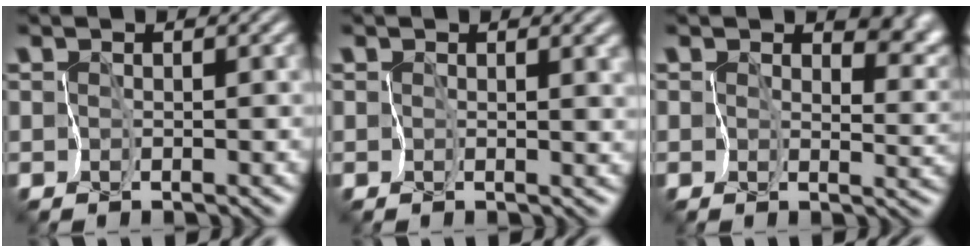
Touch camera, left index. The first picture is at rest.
{"total": 2.2, "force": [0.6, 1.1, 1.8], "torque": [-0.016, -0.008, 0.012]}
{"total": 5.2, "force": [2.4, 3.2, 3.4], "torque": [-0.053, -0.014, 0.039]}